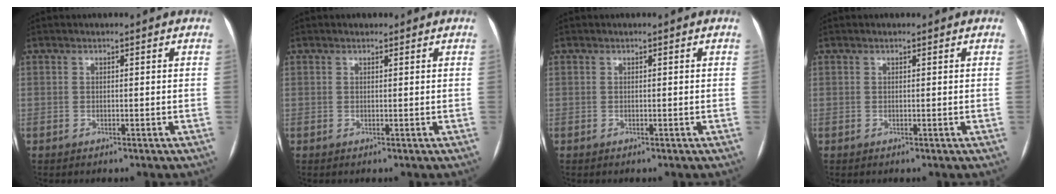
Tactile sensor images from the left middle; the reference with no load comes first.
{"total": 0.7, "force": [0.5, 0.4, 0.2], "torque": [-0.007, 0.005, 0.007]}
{"total": 0.0}
{"total": 0.0}